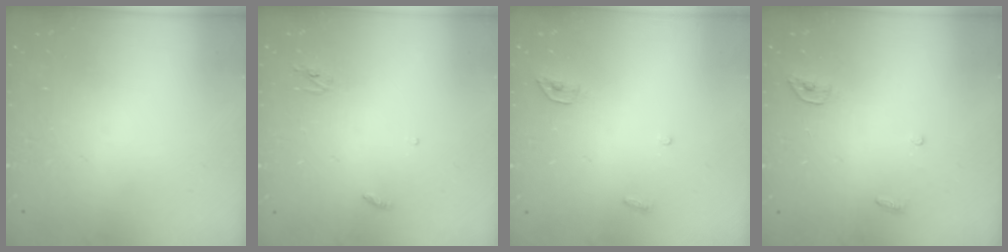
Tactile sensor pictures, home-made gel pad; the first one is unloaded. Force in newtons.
{"total": 3.0, "press": 2.9, "slide": 0.2}
{"total": 3.4, "press": 3.4, "slide": 0.3}
{"total": 3.4, "press": 3.4, "slide": 0.3}